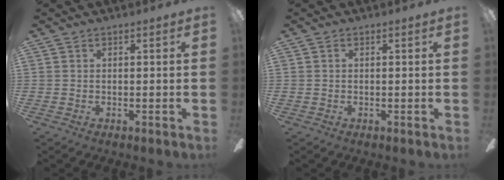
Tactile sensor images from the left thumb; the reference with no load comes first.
{"total": 0.0}